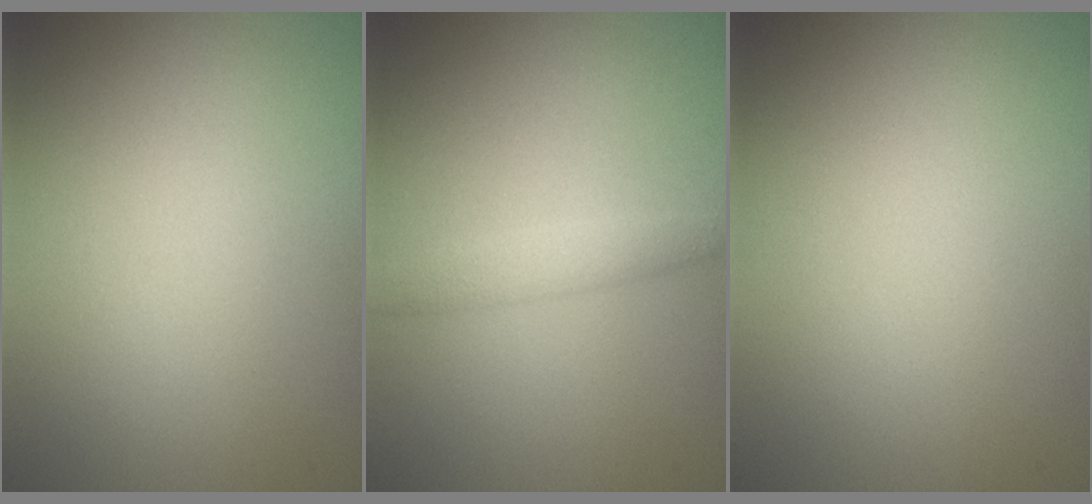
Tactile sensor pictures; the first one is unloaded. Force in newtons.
{"total": 1.8, "press": 1.8, "slide": 0.1}
{"total": 0.0}